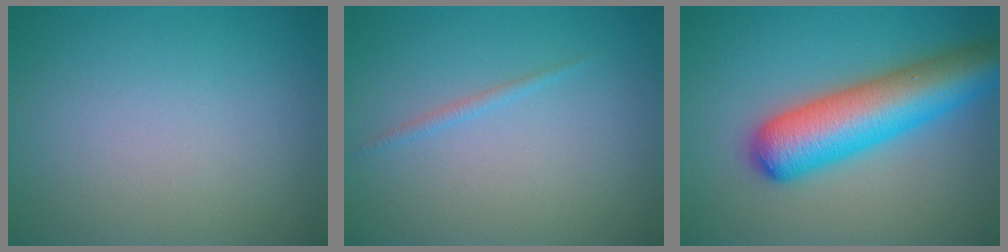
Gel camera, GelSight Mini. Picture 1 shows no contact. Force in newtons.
{"total": 0.7, "press": 0.7, "slide": 0.0}
{"total": 9.0, "press": 9.0, "slide": 0.3}